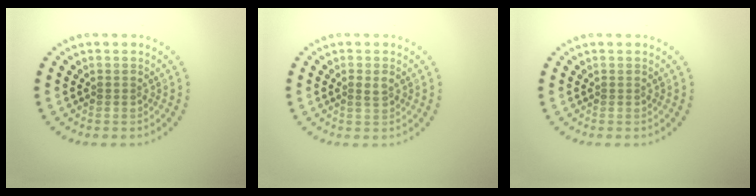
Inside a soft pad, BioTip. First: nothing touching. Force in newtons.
{"total": 1.2, "press": 1.1, "slide": 0.2}
{"total": 0.0}